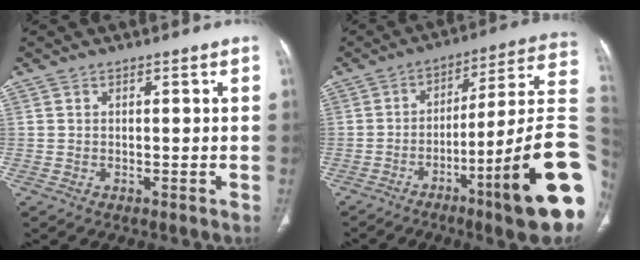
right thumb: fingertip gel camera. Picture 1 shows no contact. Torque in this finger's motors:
{"motor_torque": [0.30, 0.17, 1.15, -1.62, 0.15]}